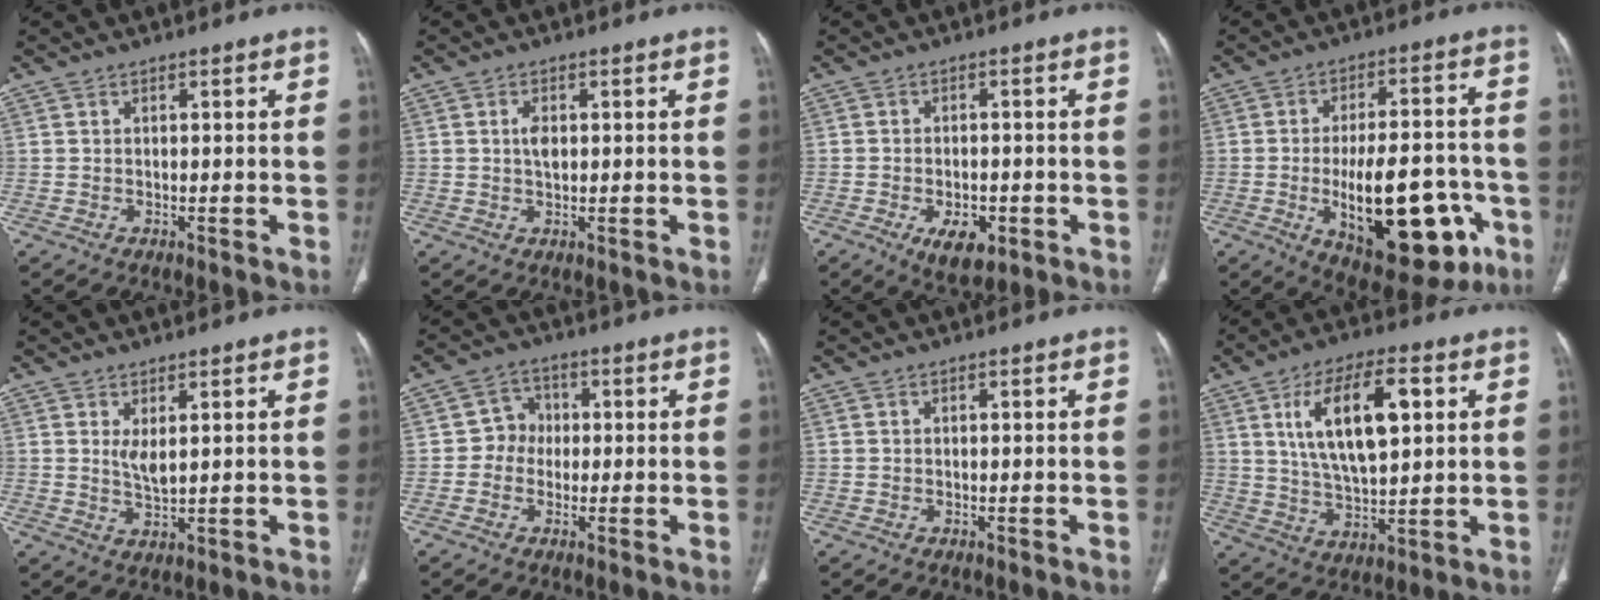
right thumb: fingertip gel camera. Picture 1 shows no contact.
{"total": 2.5, "force": [0.4, 1.4, 2.0], "torque": [-0.035, 0.000, 0.004]}
{"total": 6.8, "force": [-2.7, 3.7, 5.0], "torque": [-0.072, 0.004, -0.033]}
{"total": 22.9, "force": [-6.7, 10.4, 19.3], "torque": [-0.255, 0.025, -0.076]}
{"total": 3.3, "force": [1.2, 1.1, 2.8], "torque": [-0.055, -0.017, 0.030]}
{"total": 4.6, "force": [-0.3, 4.2, 1.7], "torque": [0.003, 0.013, -0.016]}
{"total": 0.0}
{"total": 15.4, "force": [4.5, 6.6, 13.1], "torque": [-0.218, -0.003, 0.082]}